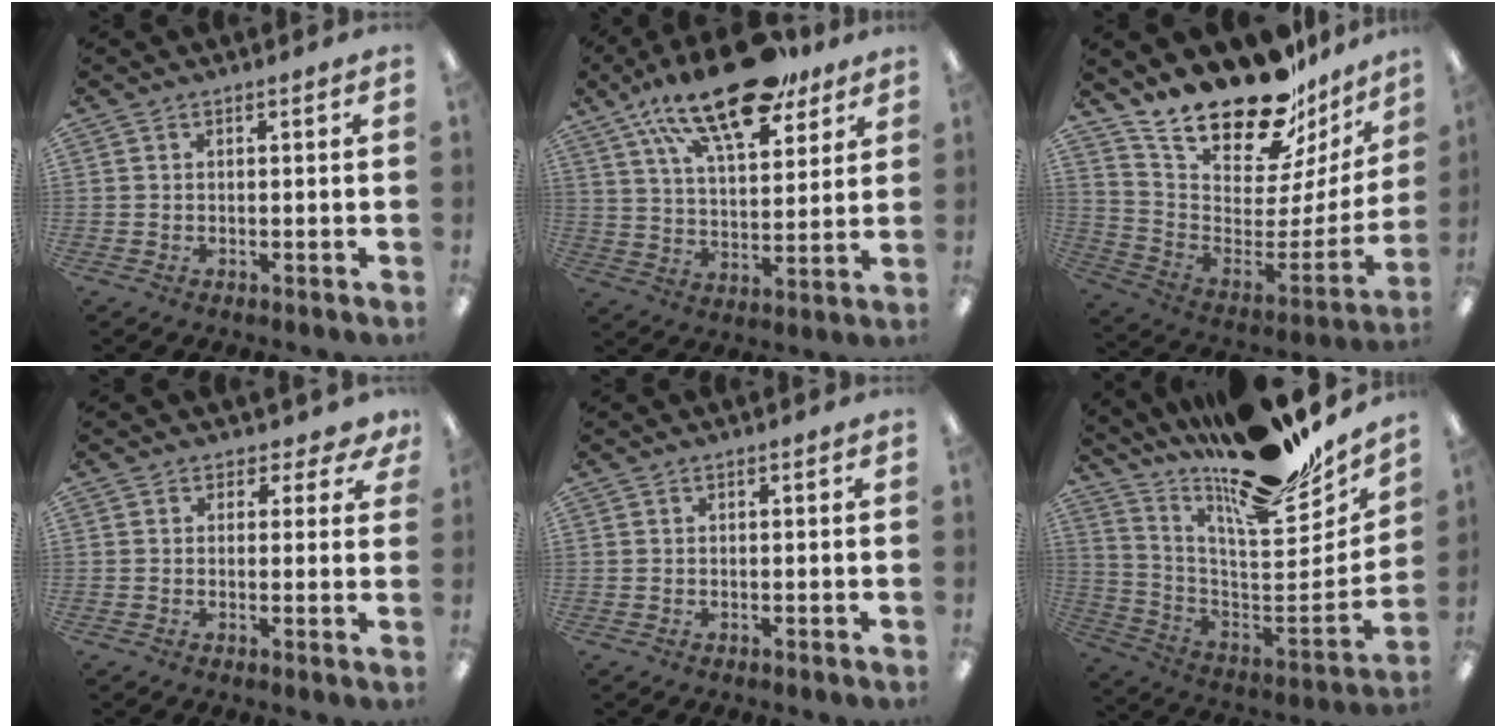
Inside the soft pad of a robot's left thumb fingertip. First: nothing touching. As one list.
[{"total": 21.0, "force": [14.4, 8.3, 12.8], "torque": [-0.215, -0.064, 0.245]}, {"total": 21.6, "force": [18.6, 6.9, 8.5], "torque": [-0.138, -0.154, 0.327]}, {"total": 2.7, "force": [1.4, 2.1, 0.9], "torque": [-0.005, -0.005, 0.024]}, {"total": 0.0}, {"total": 21.3, "force": [17.9, 4.5, 10.6], "torque": [-0.137, -0.148, 0.286]}]